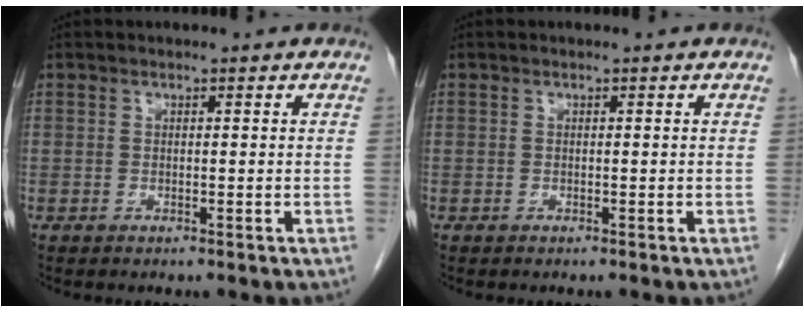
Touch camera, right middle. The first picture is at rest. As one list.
[{"total": 0.0}]